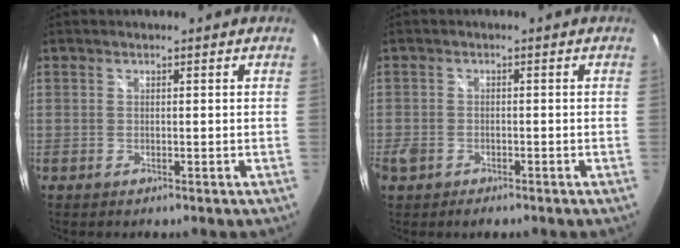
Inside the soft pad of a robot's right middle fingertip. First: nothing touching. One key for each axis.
{"total": 3.8, "fx": -2.3, "fy": 2.2, "fz": 2.0, "tx": -0.050, "ty": -0.007, "tz": -0.043}